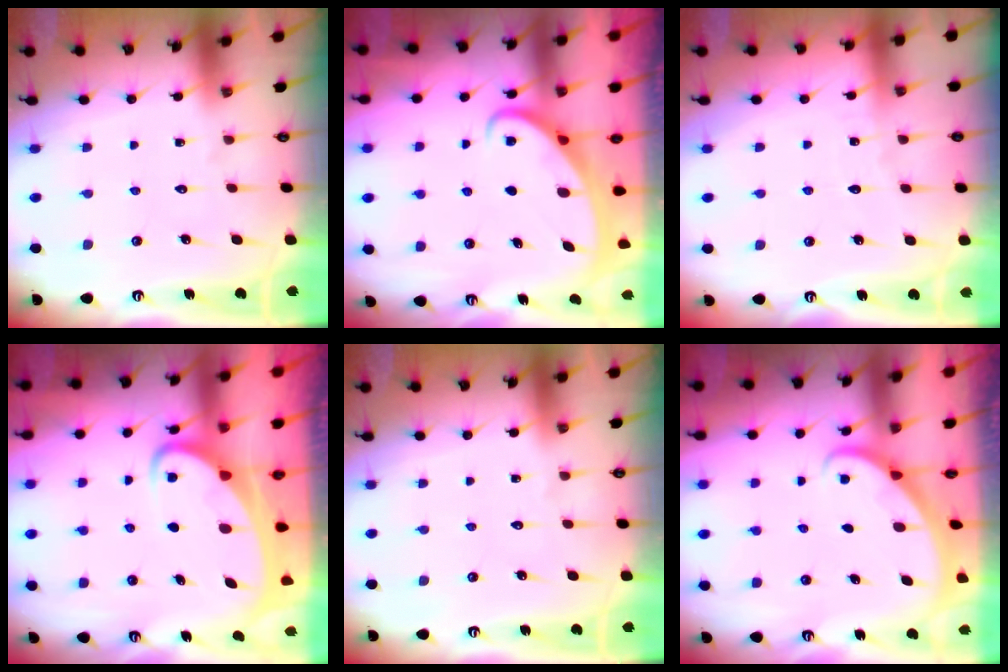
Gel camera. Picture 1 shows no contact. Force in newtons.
{"total": 2.4, "press": 2.4, "slide": 0.4}
{"total": 1.9, "press": 1.9, "slide": 0.2}
{"total": 4.5, "press": 4.4, "slide": 0.6}
{"total": 0.0}
{"total": 1.9, "press": 1.9, "slide": 0.1}